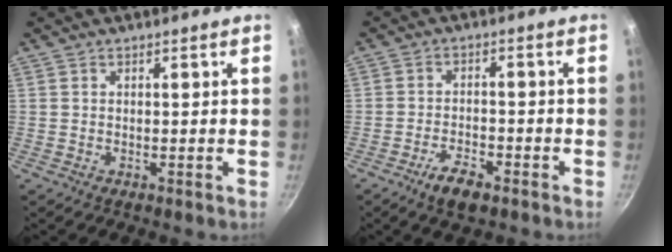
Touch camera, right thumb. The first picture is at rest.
{"total": 5.8, "force": [-3.7, 2.3, 3.8], "torque": [-0.065, 0.020, -0.064]}